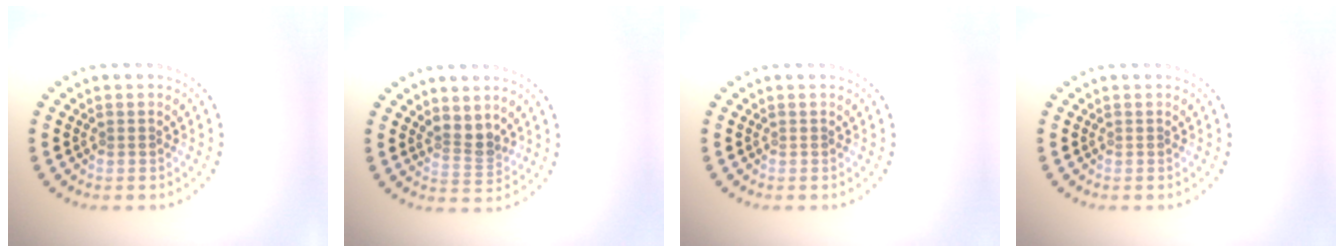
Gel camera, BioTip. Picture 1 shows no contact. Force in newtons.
{"total": 2.3, "press": 1.8, "slide": 1.5}
{"total": 0.0}
{"total": 0.0}